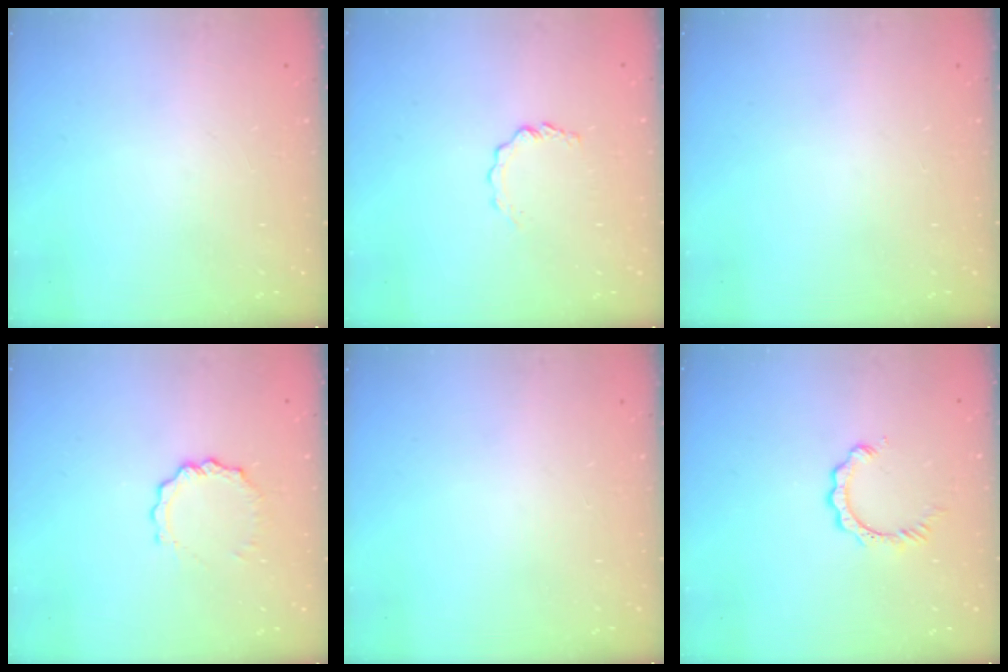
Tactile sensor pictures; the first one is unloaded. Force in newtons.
{"total": 2.9, "press": 2.9, "slide": 0.3}
{"total": 0.0}
{"total": 4.5, "press": 4.4, "slide": 0.5}
{"total": 0.0}
{"total": 2.9, "press": 2.9, "slide": 0.5}